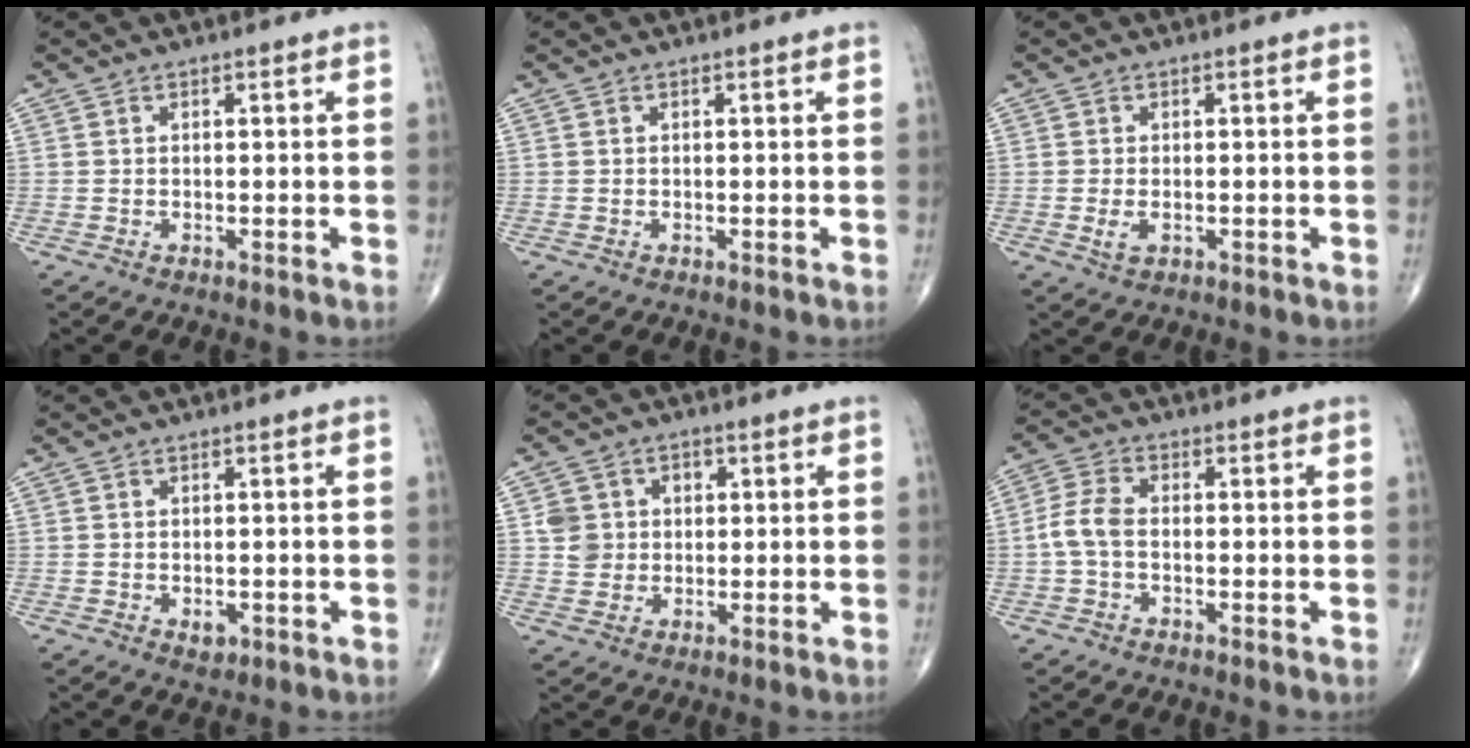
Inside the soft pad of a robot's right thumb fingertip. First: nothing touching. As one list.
[{"total": 0.0}, {"total": 2.2, "force": [-0.5, 1.3, 1.8], "torque": [-0.036, -0.003, -0.009]}, {"total": 2.0, "force": [-0.6, 1.3, 1.3], "torque": [-0.011, 0.000, -0.005]}, {"total": 5.8, "force": [1.0, 5.5, 1.8], "torque": [0.001, 0.005, 0.016]}, {"total": 5.1, "force": [-0.8, 3.0, 4.0], "torque": [-0.091, 0.015, -0.024]}]